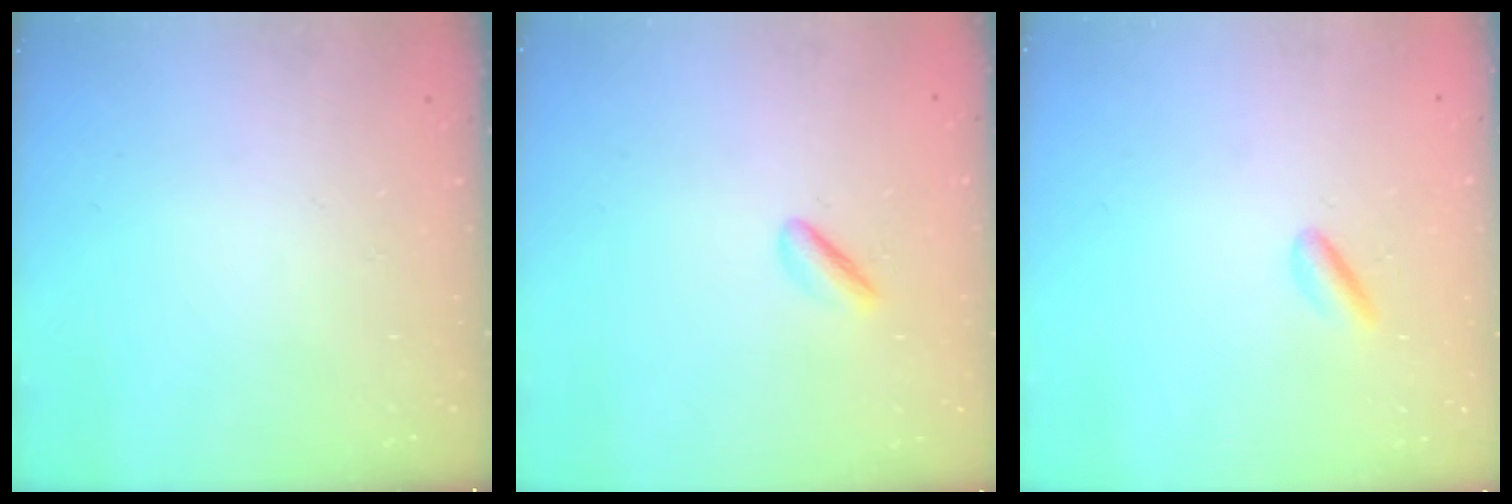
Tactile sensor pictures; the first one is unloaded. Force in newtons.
{"total": 2.2, "press": 1.9, "slide": 1.2}
{"total": 2.4, "press": 2.2, "slide": 0.8}